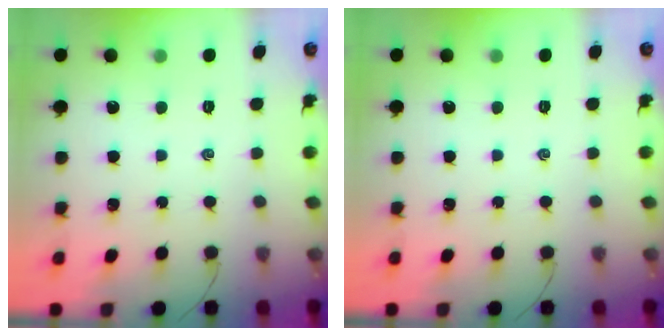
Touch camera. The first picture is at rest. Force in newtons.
{"total": 0.0}